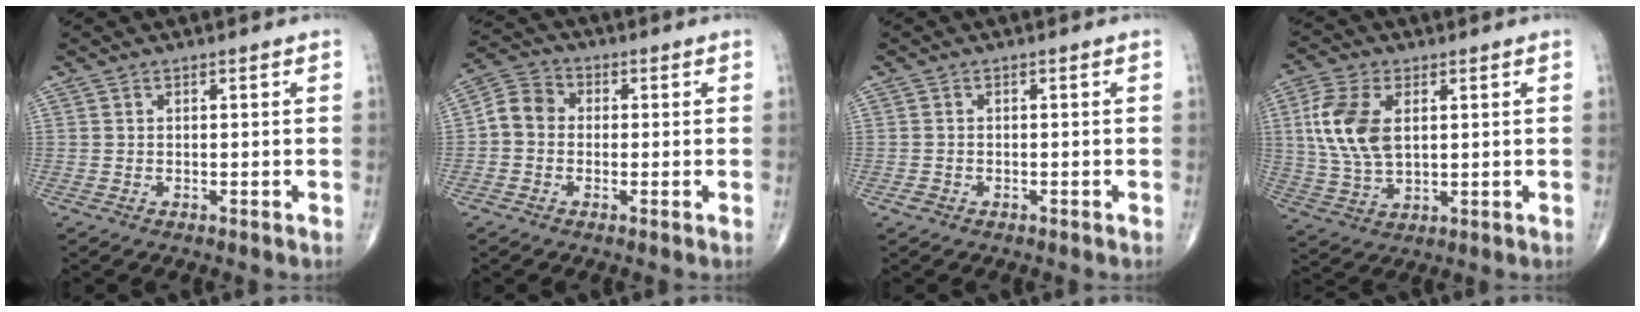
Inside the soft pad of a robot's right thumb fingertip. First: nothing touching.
{"total": 5.9, "force": [-0.5, 5.0, 3.1], "torque": [-0.042, 0.020, -0.025]}
{"total": 1.0, "force": [-0.6, 0.8, 0.3], "torque": [-0.003, 0.006, -0.012]}
{"total": 11.5, "force": [2.3, 6.6, 9.1], "torque": [-0.193, -0.007, 0.046]}